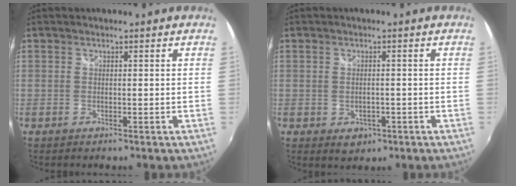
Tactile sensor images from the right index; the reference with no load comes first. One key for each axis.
{"total": 3.8, "fx": -1.4, "fy": 2.8, "fz": 2.1, "tx": -0.041, "ty": -0.007, "tz": -0.014}